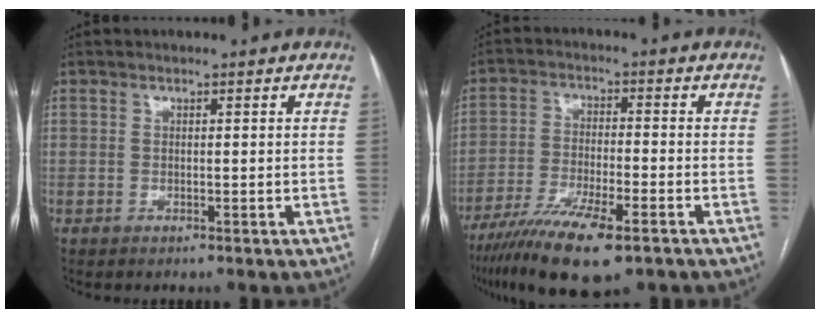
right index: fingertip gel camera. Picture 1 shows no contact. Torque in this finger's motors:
{"motor_torque": [1.43, -0.70, 0.70, 0.16]}